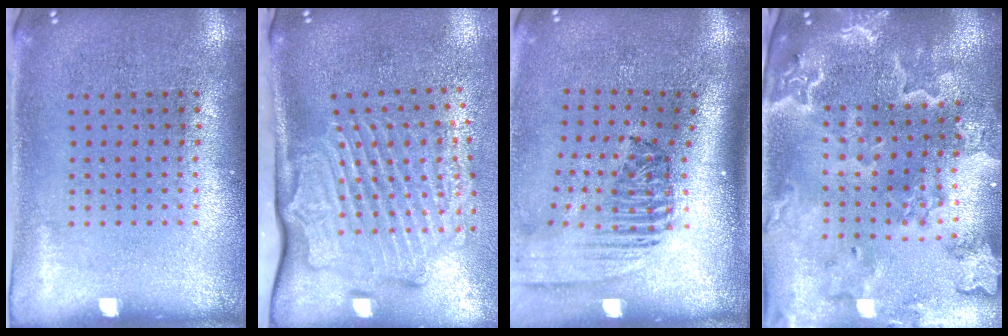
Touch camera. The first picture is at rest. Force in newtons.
{"total": 3.1, "press": 2.2, "slide": 2.1}
{"total": 2.4, "press": 1.6, "slide": 1.7}
{"total": 3.9, "press": 3.3, "slide": 2.1}